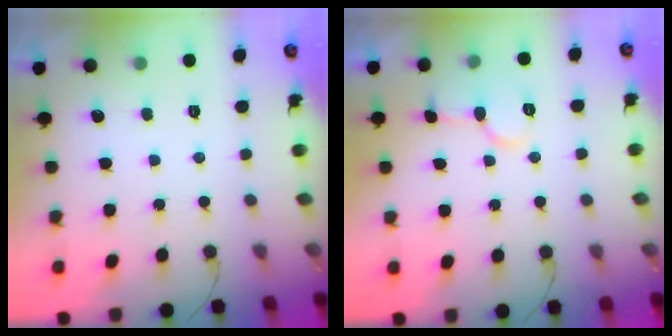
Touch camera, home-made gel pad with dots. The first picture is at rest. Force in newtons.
{"total": 8.0, "press": 8.0, "slide": 0.6}